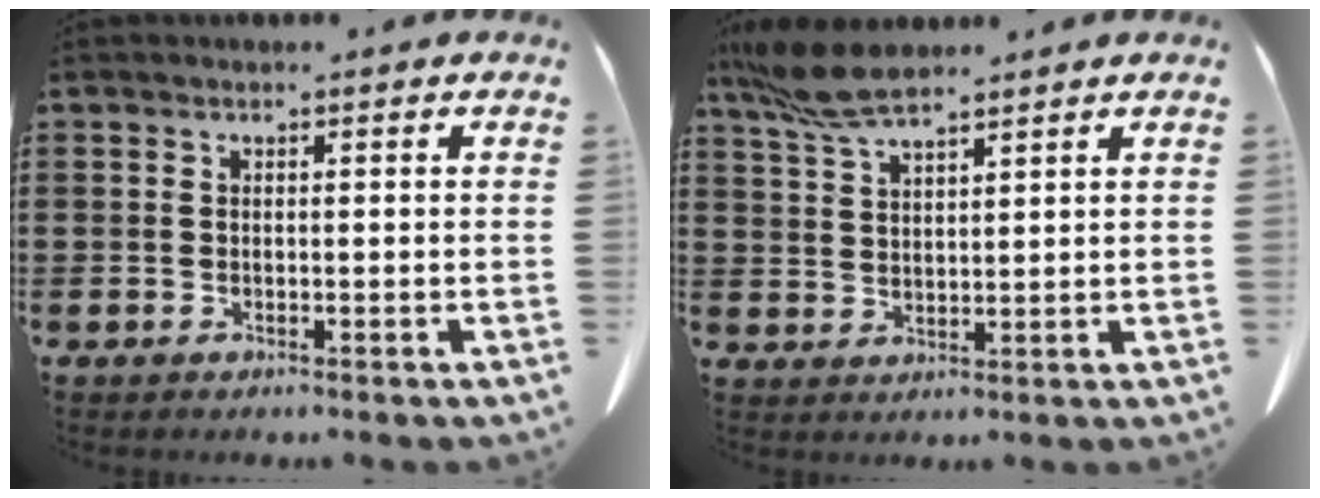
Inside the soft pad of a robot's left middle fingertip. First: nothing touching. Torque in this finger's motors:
{"motor_torque": [0.29, 0.17, 0.16, 0.06]}